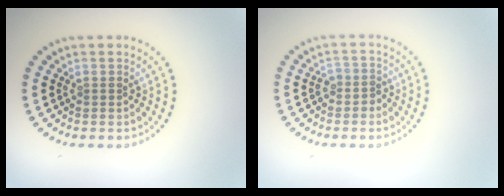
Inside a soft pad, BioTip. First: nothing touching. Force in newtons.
{"total": 1.4, "press": 1.2, "slide": 0.8}